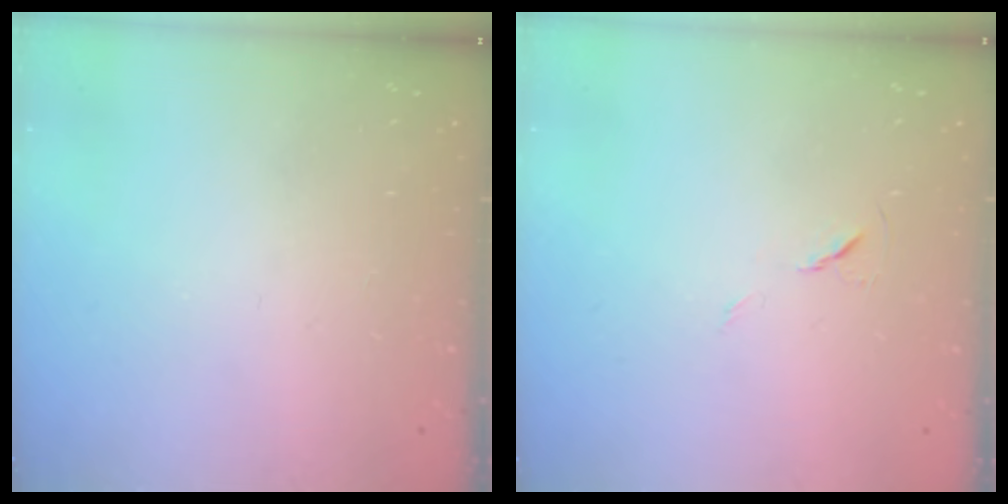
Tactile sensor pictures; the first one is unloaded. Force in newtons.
{"total": 5.6, "press": 5.1, "slide": 2.2}